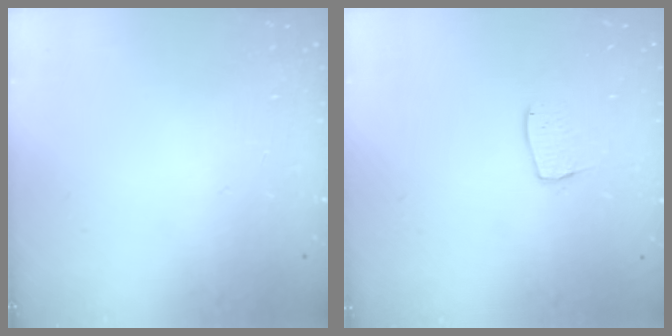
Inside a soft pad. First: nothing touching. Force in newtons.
{"total": 5.5, "press": 5.5, "slide": 0.4}